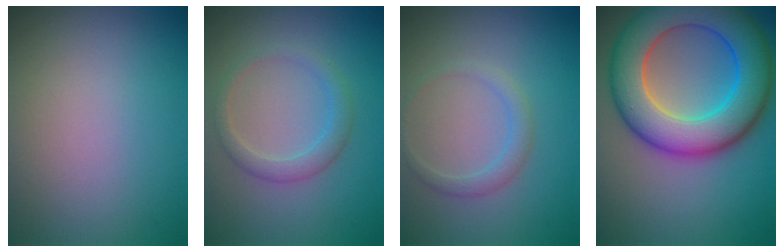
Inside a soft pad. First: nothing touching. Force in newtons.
{"total": 2.2, "press": 2.2, "slide": 0.1}
{"total": 1.6, "press": 1.6, "slide": 0.1}
{"total": 10.9, "press": 10.9, "slide": 0.3}